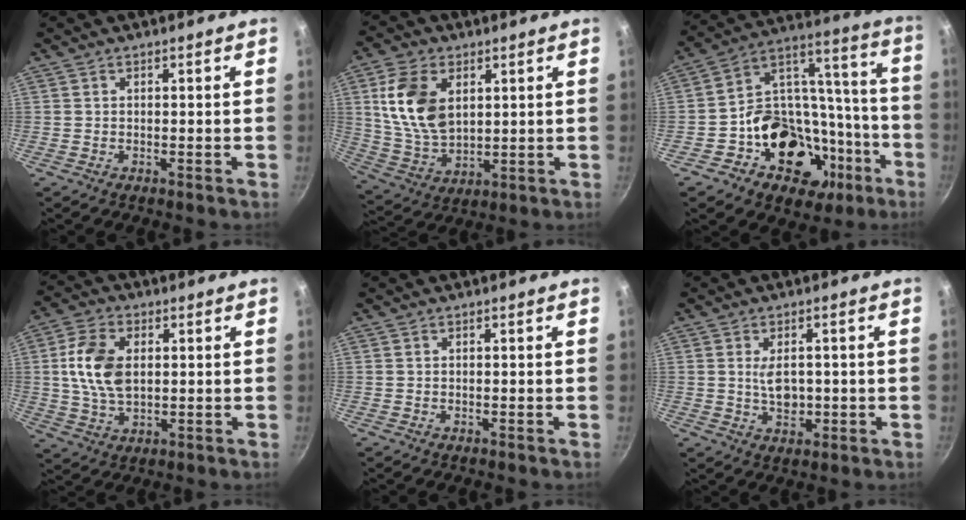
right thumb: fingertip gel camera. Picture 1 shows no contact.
{"total": 13.8, "force": [3.7, 8.8, 10.0], "torque": [-0.174, -0.019, 0.081]}
{"total": 24.8, "force": [-9.8, 18.4, 13.5], "torque": [-0.173, 0.089, -0.137]}
{"total": 11.0, "force": [1.5, 6.9, 8.4], "torque": [-0.151, 0.005, 0.026]}
{"total": 0.0}
{"total": 5.1, "force": [0.1, 3.1, 4.1], "torque": [-0.051, -0.006, 0.005]}